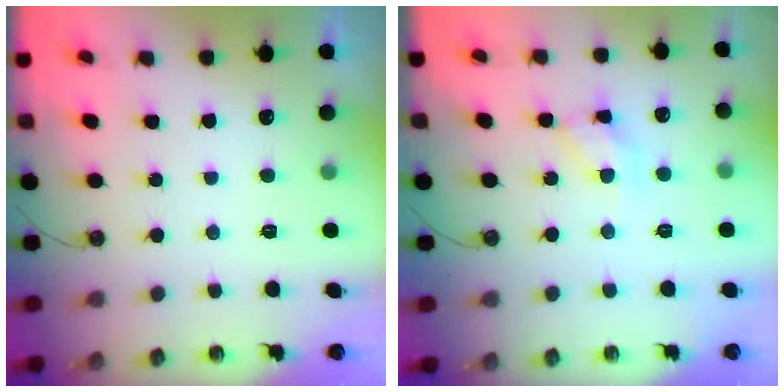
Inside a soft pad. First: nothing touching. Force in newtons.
{"total": 10.1, "press": 10.1, "slide": 0.3}